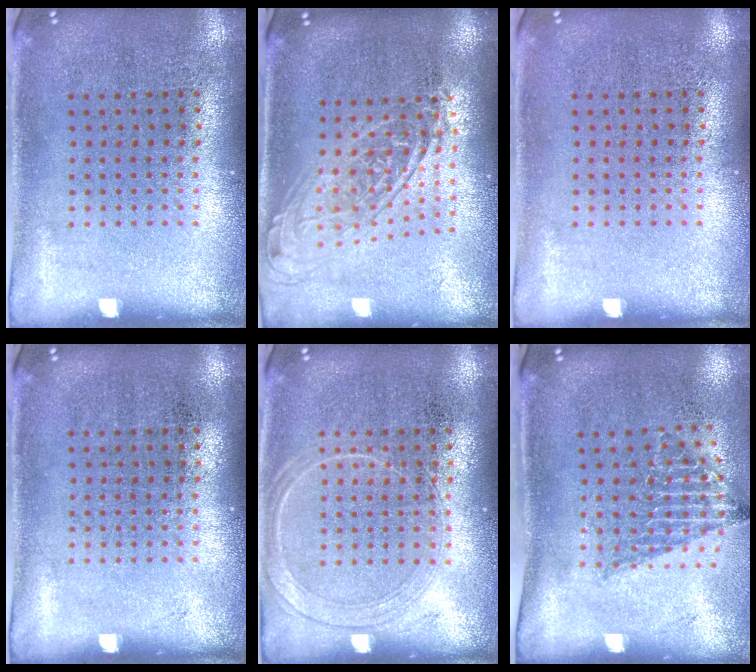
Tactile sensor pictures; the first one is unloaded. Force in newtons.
{"total": 1.7, "press": 1.3, "slide": 1.1}
{"total": 0.0}
{"total": 0.0}
{"total": 1.6, "press": 1.6, "slide": 0.2}
{"total": 1.3, "press": 1.0, "slide": 0.9}